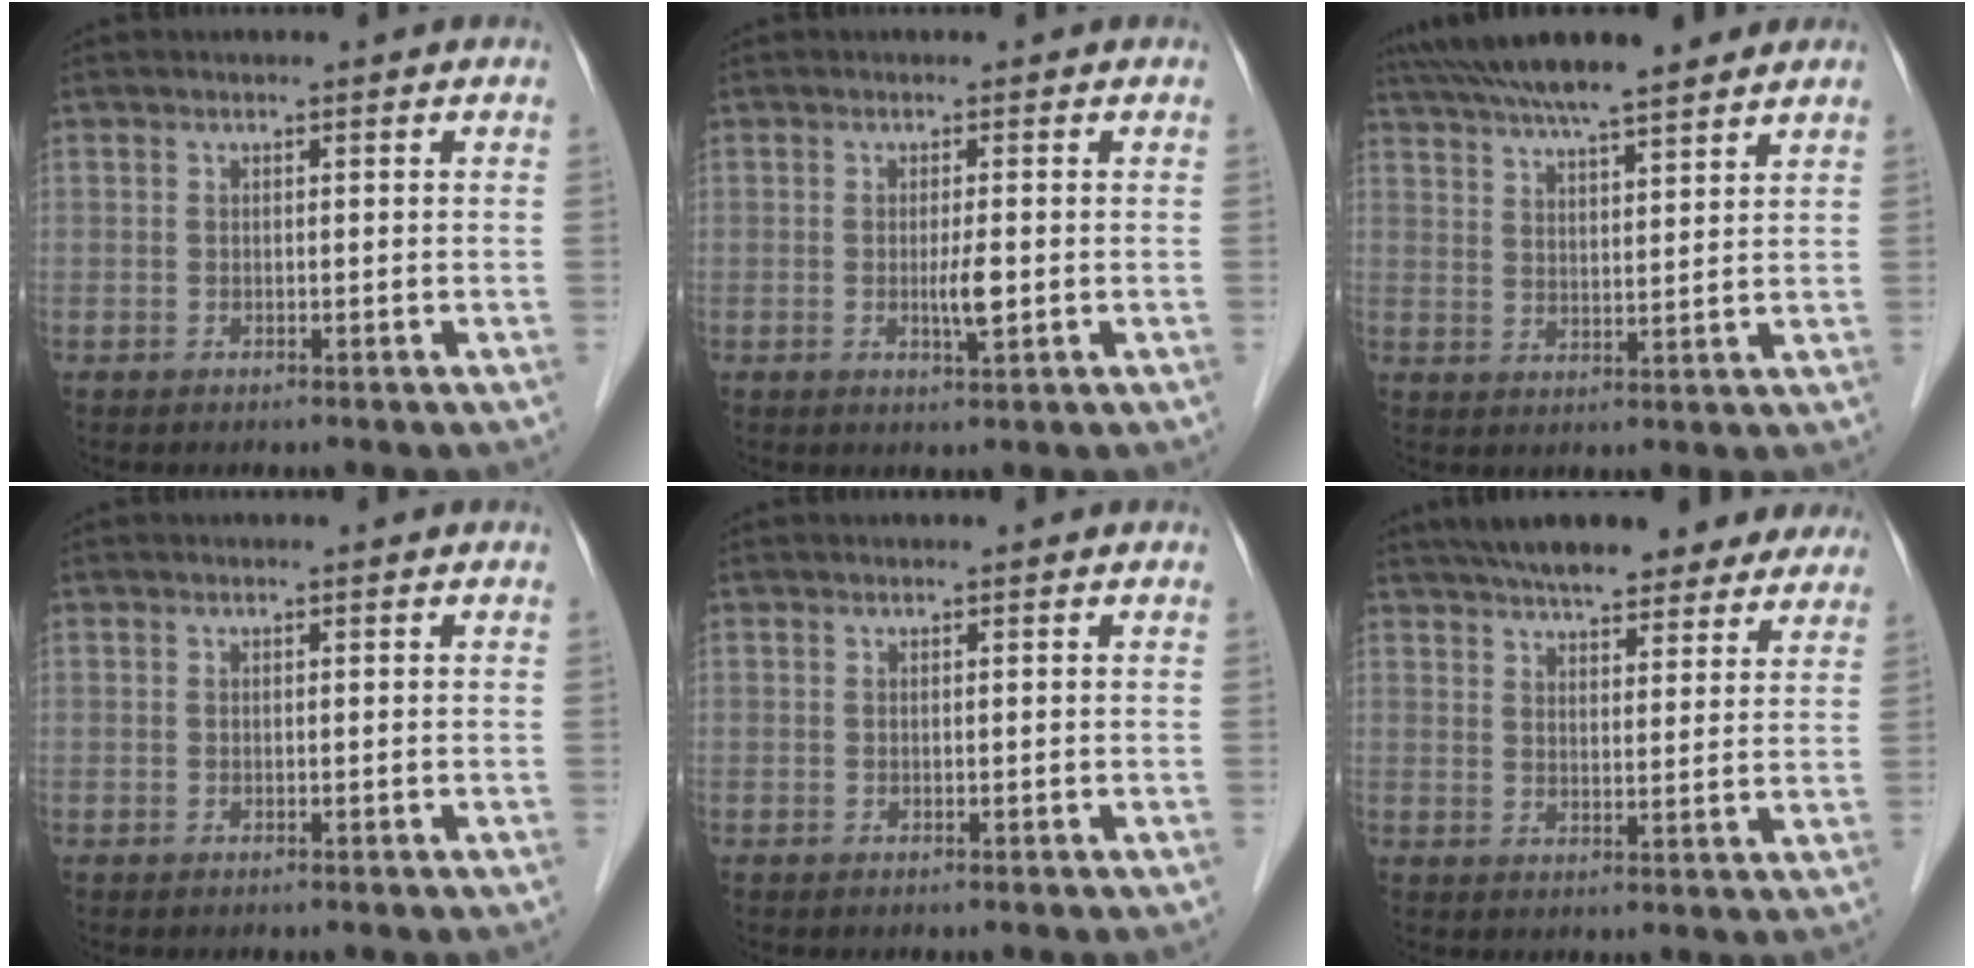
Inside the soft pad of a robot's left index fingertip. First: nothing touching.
{"total": 2.4, "force": [-0.2, 0.2, 2.3], "torque": [-0.045, -0.005, -0.004]}
{"total": 13.2, "force": [11.3, 1.1, 6.7], "torque": [-0.118, 0.030, 0.179]}
{"total": 0.0}
{"total": 0.0}
{"total": 19.3, "force": [16.4, 5.5, 8.7], "torque": [-0.130, 0.031, 0.212]}